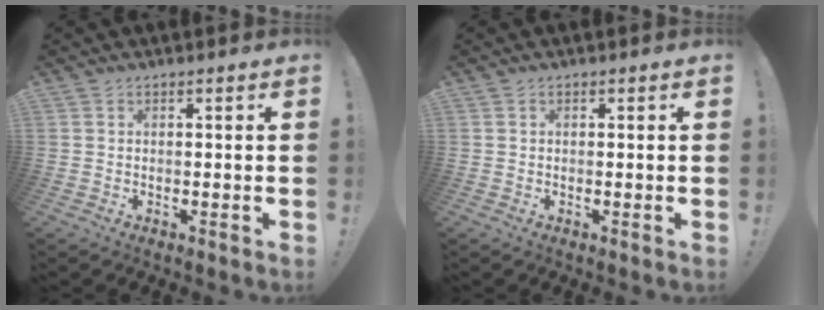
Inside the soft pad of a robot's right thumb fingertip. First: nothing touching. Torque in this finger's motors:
{"motor_torque": [-0.20, -0.02, 0.19, -0.12, -0.03]}